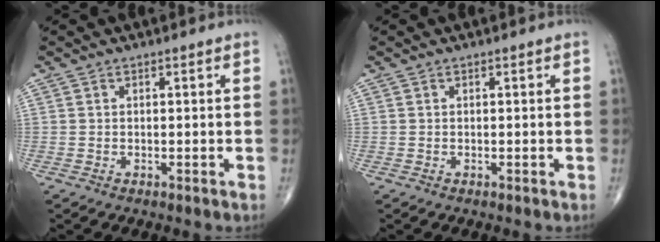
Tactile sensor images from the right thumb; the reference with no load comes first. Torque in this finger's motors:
{"motor_torque": [-0.02, 0.02, -0.12, -0.04, 0.00]}